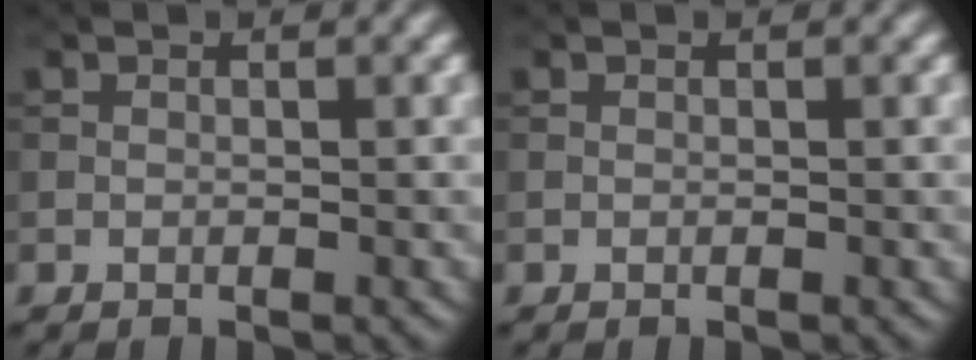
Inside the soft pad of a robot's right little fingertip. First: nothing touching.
{"total": 0.0}